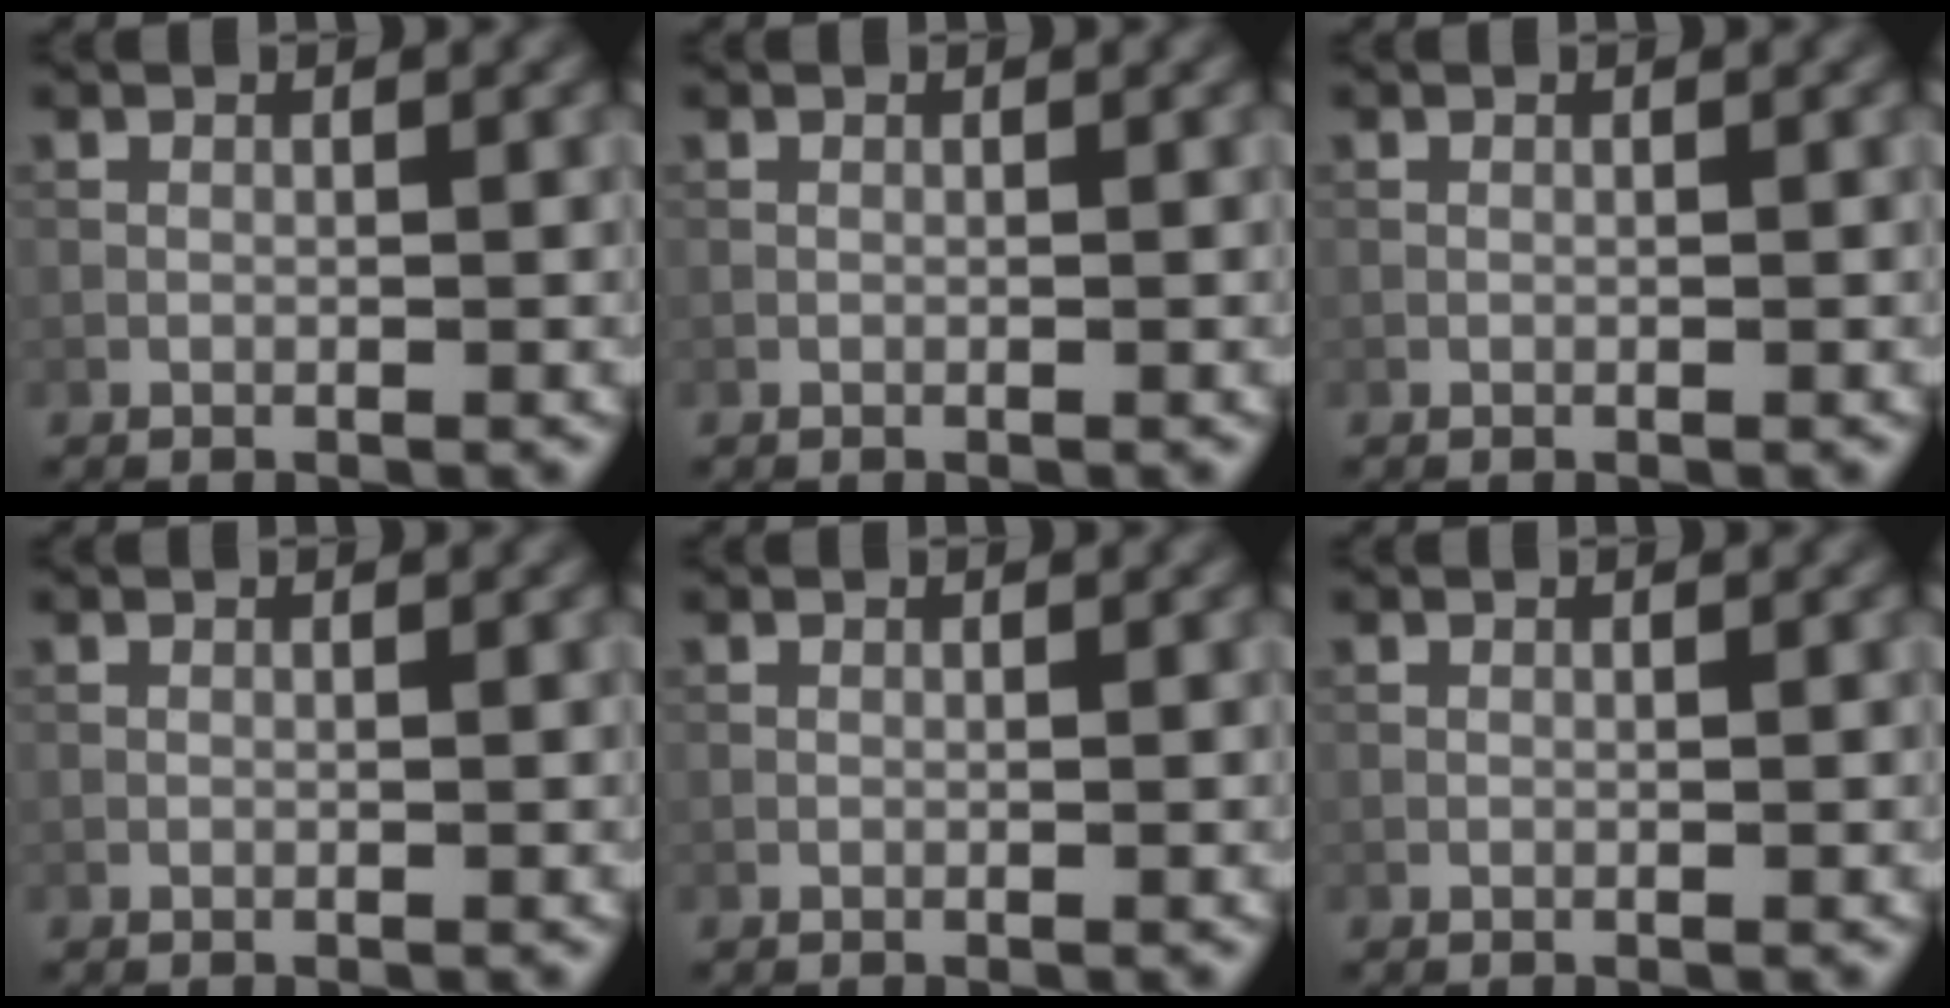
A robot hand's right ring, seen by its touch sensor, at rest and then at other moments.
{"total": 0.0}
{"total": 0.0}
{"total": 0.0}
{"total": 0.0}
{"total": 0.0}